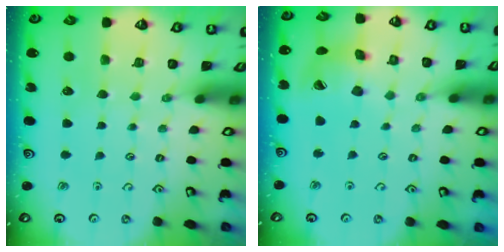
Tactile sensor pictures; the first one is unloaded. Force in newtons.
{"total": 11.4, "press": 11.3, "slide": 1.3}